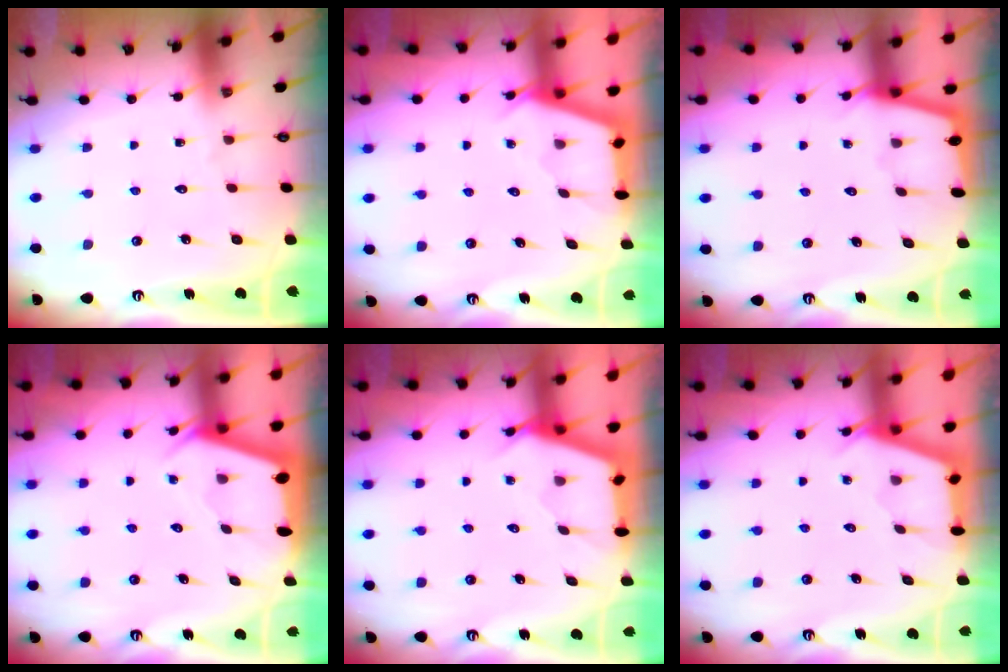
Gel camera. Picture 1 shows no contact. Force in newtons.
{"total": 2.6, "press": 2.6, "slide": 0.3}
{"total": 1.8, "press": 1.8, "slide": 0.3}
{"total": 2.4, "press": 2.3, "slide": 0.3}
{"total": 2.6, "press": 2.5, "slide": 0.4}
{"total": 2.9, "press": 2.9, "slide": 0.3}